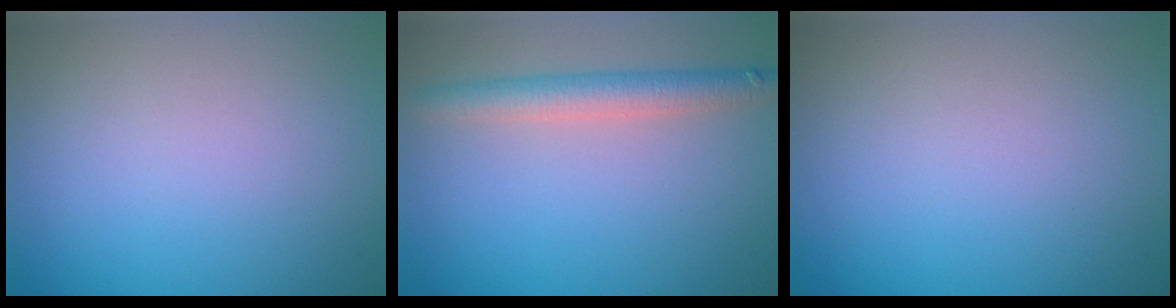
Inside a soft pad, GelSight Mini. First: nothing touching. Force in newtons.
{"total": 3.3, "press": 3.3, "slide": 0.0}
{"total": 0.0}